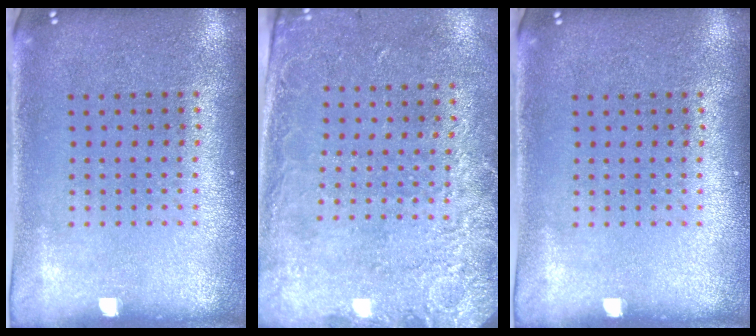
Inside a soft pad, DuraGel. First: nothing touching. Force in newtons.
{"total": 2.6, "press": 1.9, "slide": 1.8}
{"total": 0.0}